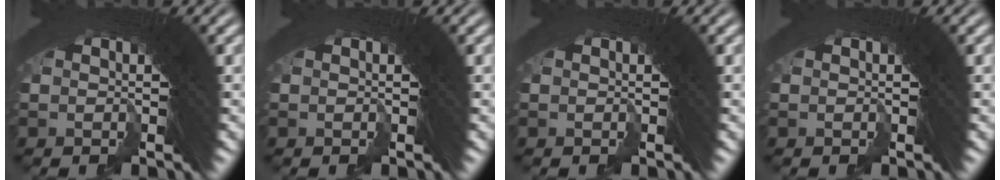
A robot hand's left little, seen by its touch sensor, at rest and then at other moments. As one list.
[{"total": 0.0}, {"total": 0.0}, {"total": 0.0}]